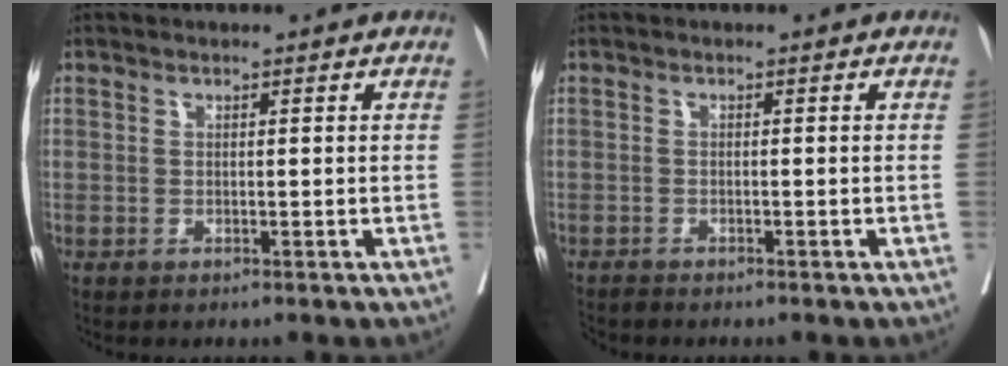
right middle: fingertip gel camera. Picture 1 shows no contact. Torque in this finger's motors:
{"motor_torque": [1.04, -1.00, 0.20, 0.07]}